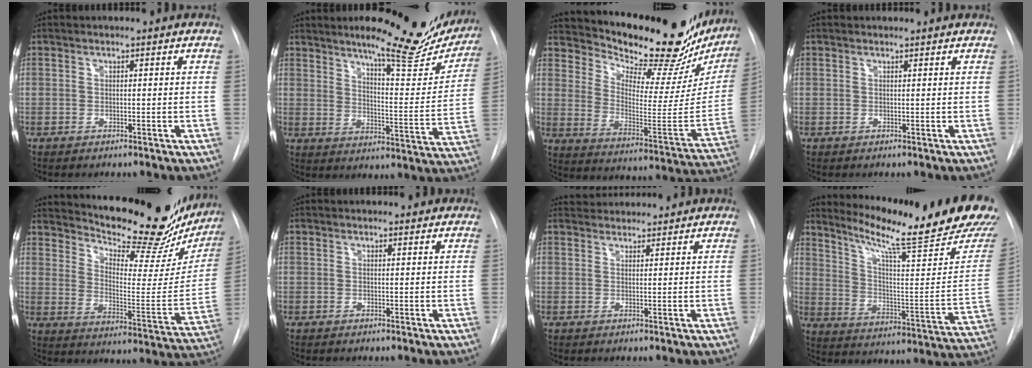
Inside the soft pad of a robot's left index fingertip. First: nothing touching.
{"total": 19.0, "force": [16.0, 3.3, 9.6], "torque": [-0.119, -0.042, 0.202]}
{"total": 26.8, "force": [23.8, 6.6, 10.3], "torque": [-0.167, -0.072, 0.311]}
{"total": 1.9, "force": [1.9, 0.1, 0.3], "torque": [-0.010, 0.011, 0.021]}
{"total": 26.2, "force": [23.0, 6.5, 10.7], "torque": [-0.163, -0.072, 0.293]}
{"total": 3.2, "force": [2.9, 0.9, 1.0], "torque": [-0.014, 0.014, 0.029]}
{"total": 5.1, "force": [5.1, 0.9, 0.5], "torque": [-0.008, 0.034, 0.072]}
{"total": 24.6, "force": [20.7, 0.1, 13.4], "torque": [-0.211, -0.087, 0.282]}